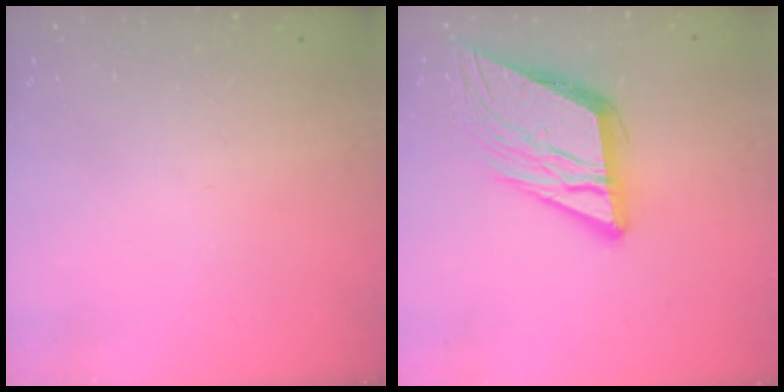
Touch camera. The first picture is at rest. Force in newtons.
{"total": 13.7, "press": 13.5, "slide": 2.4}